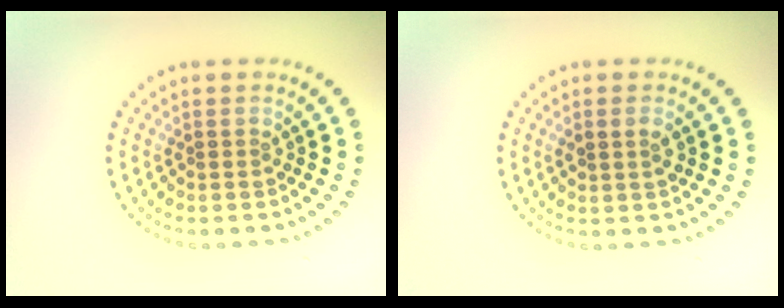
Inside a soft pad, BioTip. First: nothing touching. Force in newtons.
{"total": 1.5, "press": 1.4, "slide": 0.3}